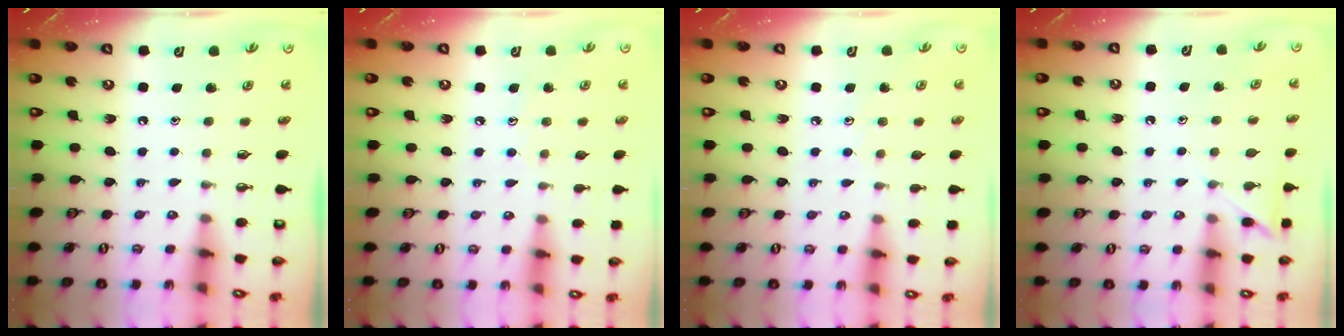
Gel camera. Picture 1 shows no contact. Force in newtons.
{"total": 5.4, "press": 5.4, "slide": 0.6}
{"total": 4.5, "press": 4.4, "slide": 0.4}
{"total": 5.5, "press": 5.5, "slide": 0.5}